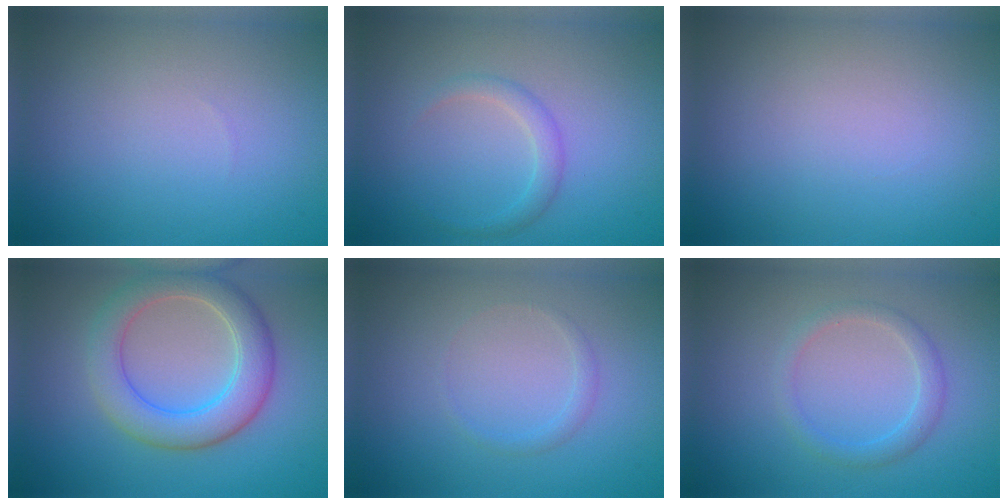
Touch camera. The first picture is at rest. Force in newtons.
{"total": 1.6, "press": 1.5, "slide": 0.2}
{"total": 0.0}
{"total": 5.7, "press": 5.6, "slide": 0.6}
{"total": 0.9, "press": 0.9, "slide": 0.1}
{"total": 2.0, "press": 2.0, "slide": 0.2}